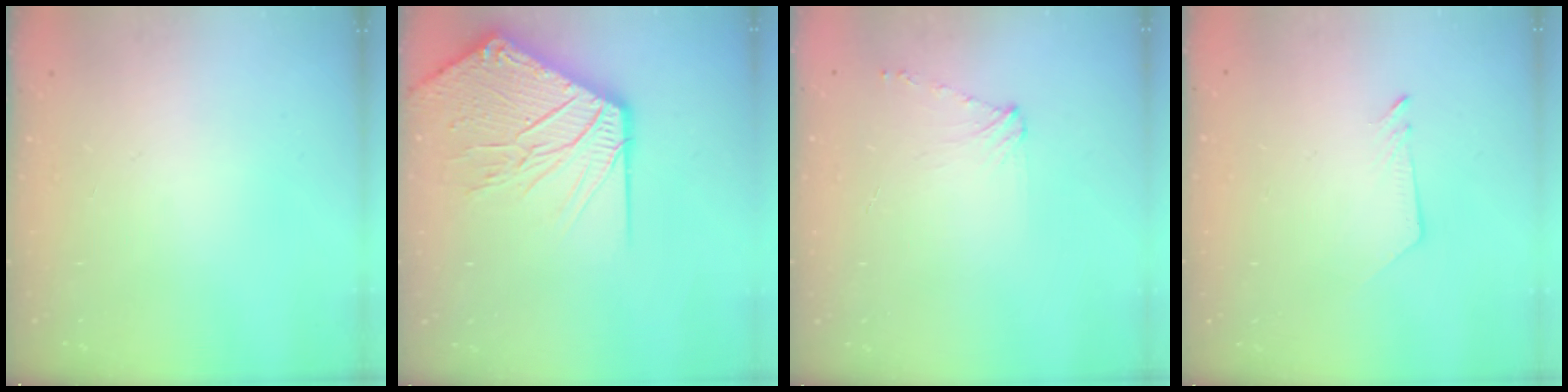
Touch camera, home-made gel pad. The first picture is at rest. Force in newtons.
{"total": 18.3, "press": 18.2, "slide": 2.4}
{"total": 4.3, "press": 4.2, "slide": 0.6}
{"total": 2.6, "press": 2.6, "slide": 0.3}